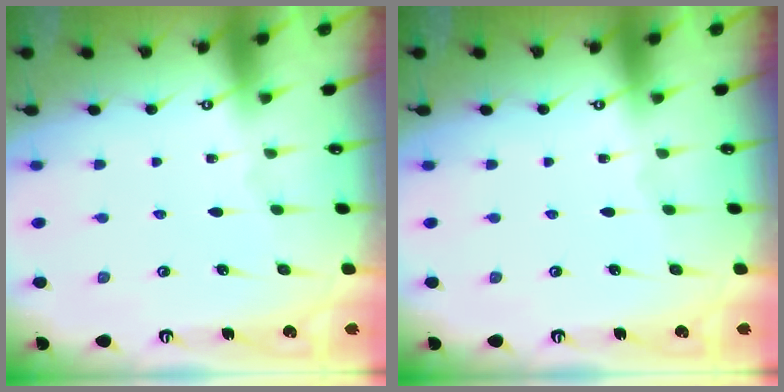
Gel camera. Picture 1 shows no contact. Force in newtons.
{"total": 0.0}